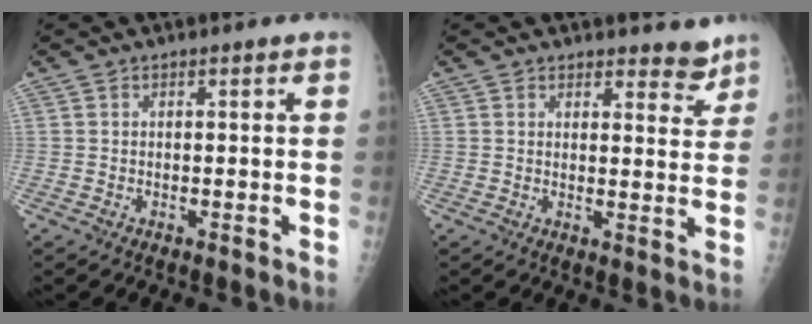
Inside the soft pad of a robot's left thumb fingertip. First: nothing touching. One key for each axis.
{"total": 4.5, "fx": 3.8, "fy": 2.1, "fz": 1.2, "tx": 0.015, "ty": -0.030, "tz": 0.044}